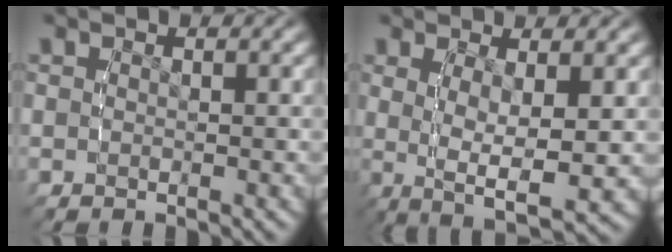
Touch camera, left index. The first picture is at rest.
{"total": 6.0, "force": [-1.1, 2.2, 5.4], "torque": [-0.099, -0.033, 0.001]}